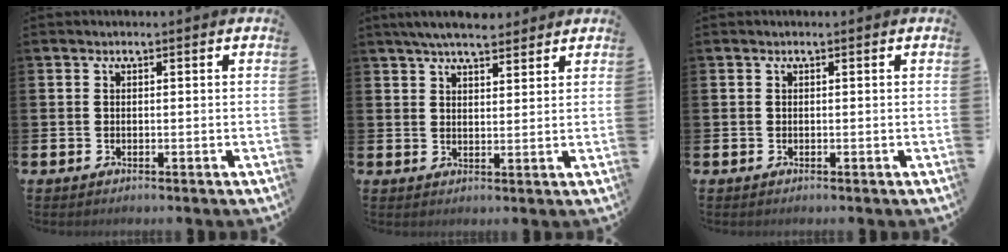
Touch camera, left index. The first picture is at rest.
{"total": 5.5, "force": [5.1, 1.2, 1.7], "torque": [-0.033, -0.017, 0.091]}
{"total": 0.0}